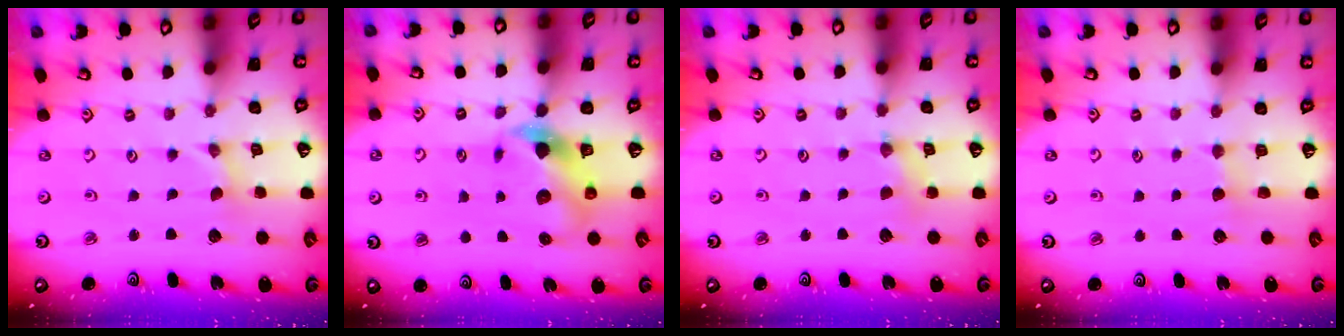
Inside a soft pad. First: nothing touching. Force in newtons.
{"total": 7.3, "press": 7.2, "slide": 1.3}
{"total": 2.3, "press": 2.3, "slide": 0.3}
{"total": 3.3, "press": 3.2, "slide": 0.5}